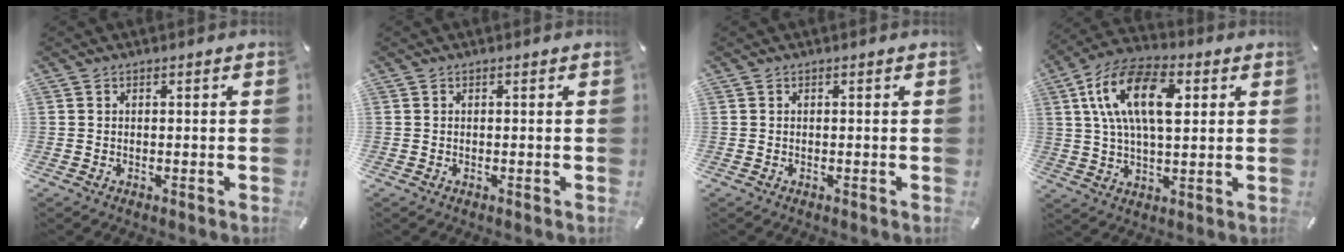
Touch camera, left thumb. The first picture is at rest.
{"total": 0.0}
{"total": 0.0}
{"total": 16.2, "force": [4.7, 8.6, 12.9], "torque": [-0.261, 0.007, 0.079]}